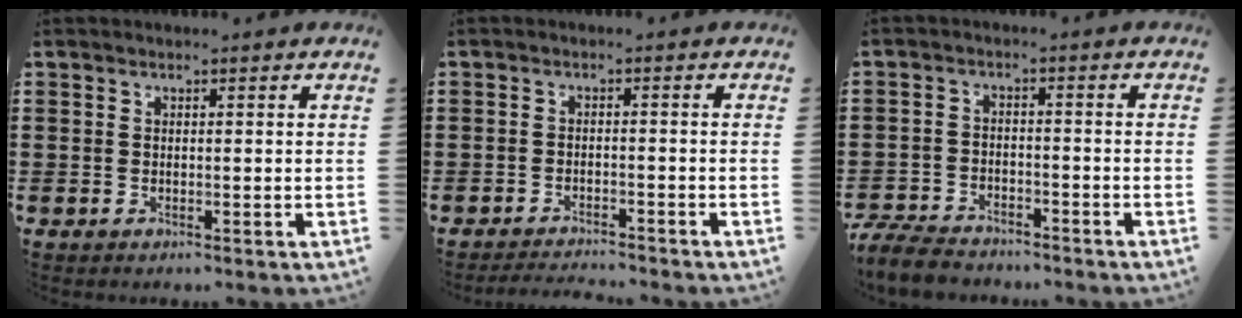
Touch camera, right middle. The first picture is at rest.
{"total": 2.3, "force": [-2.3, 0.0, 0.2], "torque": [-0.009, -0.001, -0.047]}
{"total": 5.5, "force": [-5.2, 1.2, 1.3], "torque": [-0.043, 0.001, -0.110]}